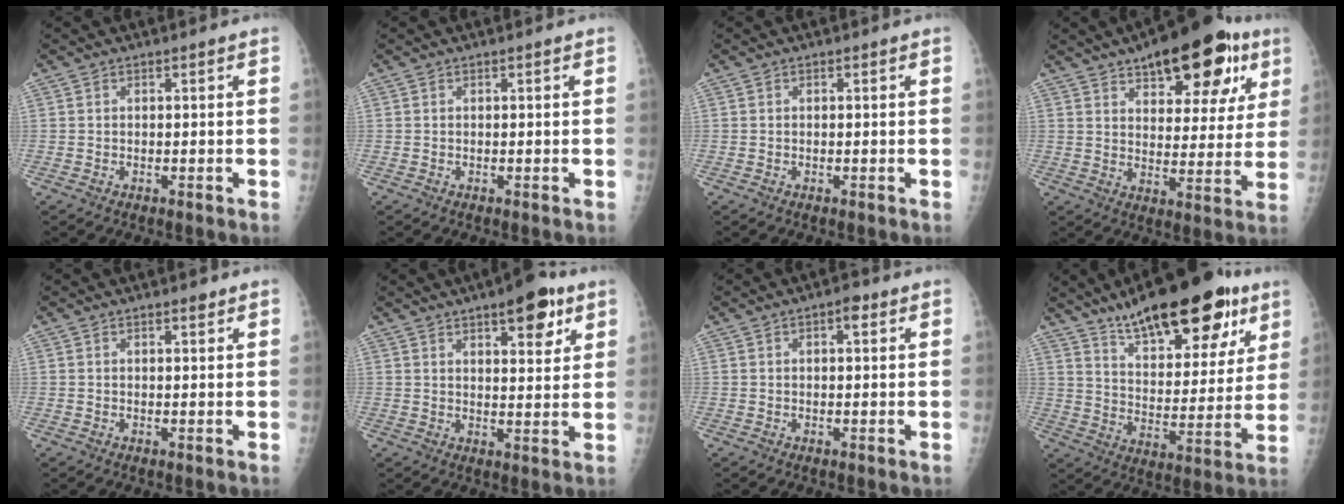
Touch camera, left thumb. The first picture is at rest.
{"total": 0.0}
{"total": 0.0}
{"total": 20.3, "force": [11.0, 9.0, 14.5], "torque": [-0.160, -0.020, 0.155]}
{"total": 1.3, "force": [0.9, 0.5, 0.8], "torque": [-0.008, -0.005, 0.013]}
{"total": 9.9, "force": [5.6, 3.7, 7.2], "torque": [-0.075, -0.024, 0.075]}
{"total": 2.6, "force": [1.1, 1.2, 2.0], "torque": [-0.022, 0.001, 0.013]}
{"total": 24.6, "force": [15.8, 9.2, 16.5], "torque": [-0.206, -0.049, 0.242]}